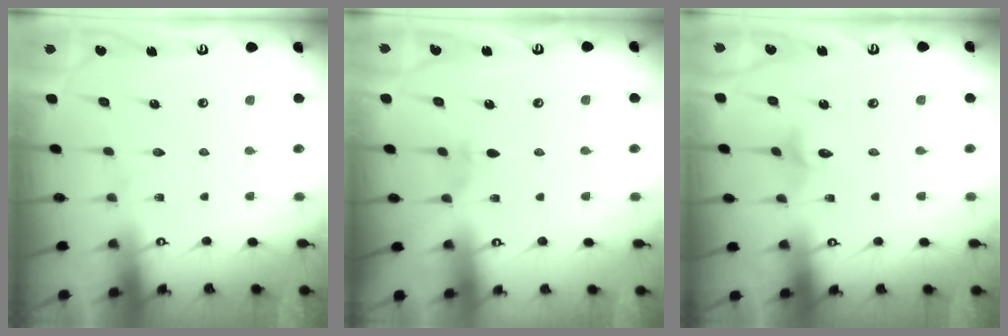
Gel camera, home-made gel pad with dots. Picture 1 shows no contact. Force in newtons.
{"total": 2.7, "press": 2.6, "slide": 0.7}
{"total": 2.8, "press": 2.8, "slide": 0.3}